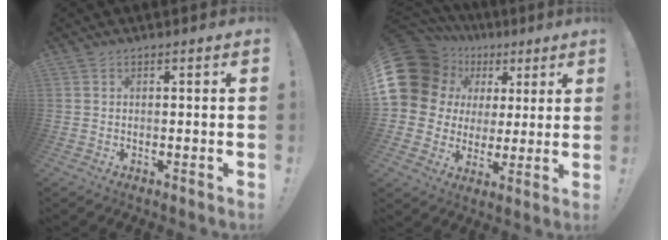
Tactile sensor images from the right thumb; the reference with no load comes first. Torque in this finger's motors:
{"motor_torque": [1.98, 3.03, 0.93, -0.58, 0.44]}